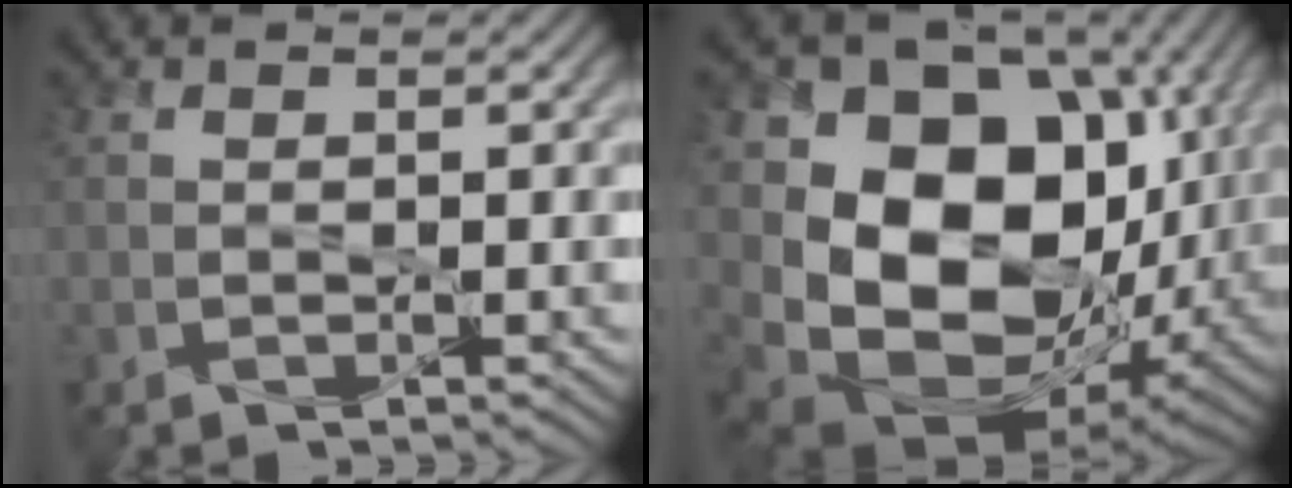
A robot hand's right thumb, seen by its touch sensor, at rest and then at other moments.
{"total": 16.7, "force": [0.9, 12.9, 10.6], "torque": [-0.201, -0.045, 0.050]}